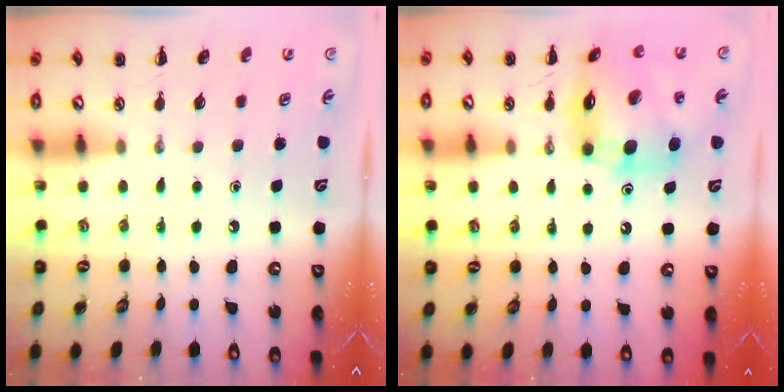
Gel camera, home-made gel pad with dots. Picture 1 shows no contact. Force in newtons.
{"total": 13.2, "press": 12.8, "slide": 3.2}